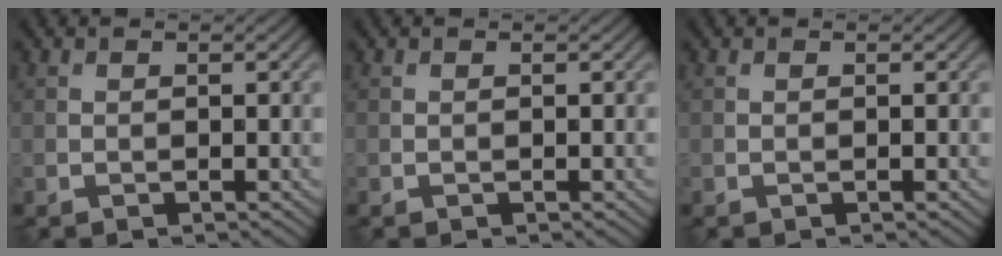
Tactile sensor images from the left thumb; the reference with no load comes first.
{"total": 0.0}
{"total": 0.0}